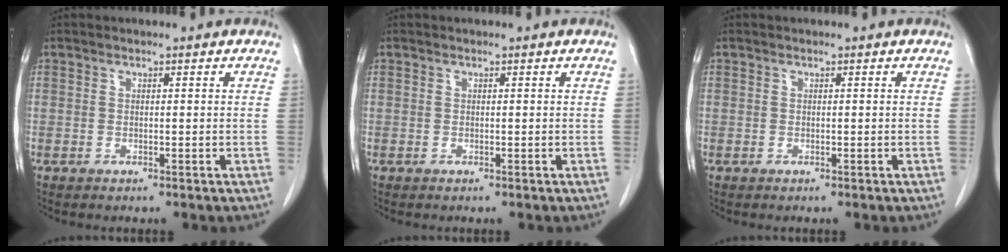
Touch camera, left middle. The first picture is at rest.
{"total": 0.0}
{"total": 0.0}